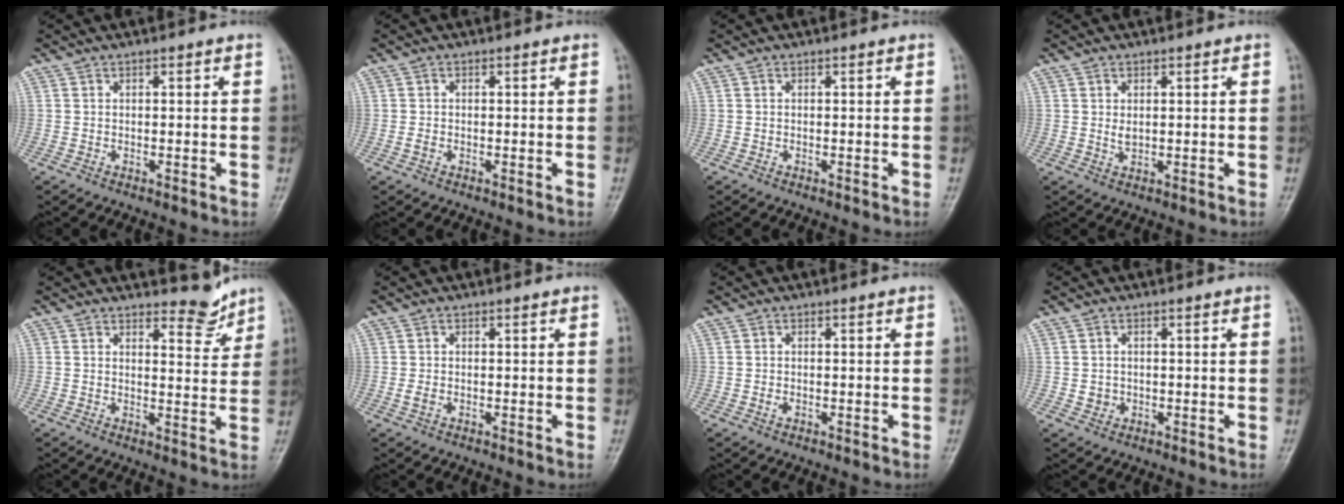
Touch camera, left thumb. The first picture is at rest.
{"total": 1.2, "force": [-0.4, 0.8, 0.8], "torque": [-0.018, 0.000, -0.009]}
{"total": 0.0}
{"total": 1.9, "force": [0.4, 1.2, 1.5], "torque": [-0.022, -0.005, 0.010]}
{"total": 4.7, "force": [4.2, 1.7, 1.1], "torque": [0.002, -0.040, 0.058]}
{"total": 1.8, "force": [-0.4, 1.2, 1.3], "torque": [-0.028, 0.001, -0.009]}
{"total": 1.1, "force": [-0.3, 0.8, 0.7], "torque": [-0.013, 0.001, -0.007]}
{"total": 2.3, "force": [-0.2, 2.1, 0.9], "torque": [-0.004, 0.004, 0.000]}